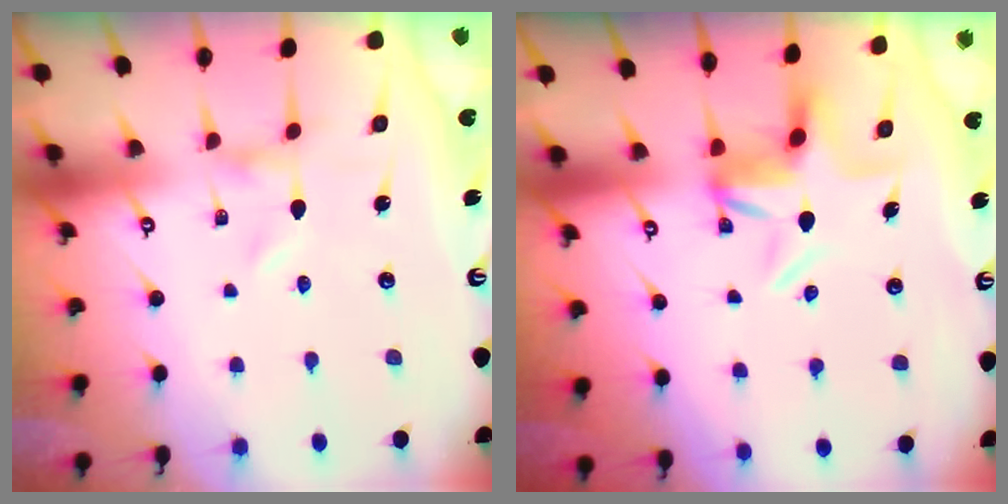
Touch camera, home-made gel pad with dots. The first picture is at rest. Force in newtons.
{"total": 6.0, "press": 5.9, "slide": 0.9}